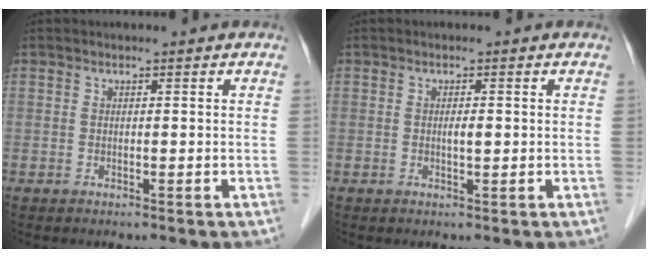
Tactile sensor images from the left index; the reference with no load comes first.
{"total": 1.1, "force": [0.1, 0.2, 1.1], "torque": [-0.019, 0.000, 0.001]}